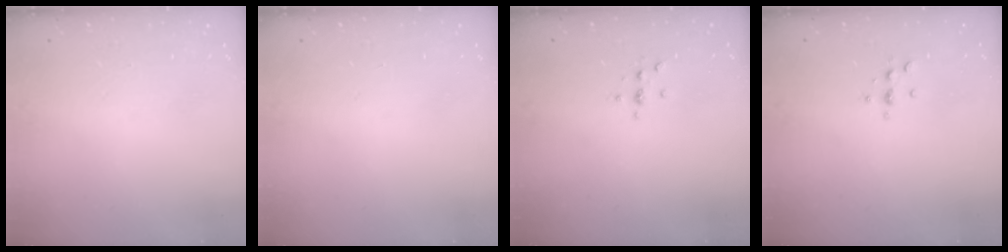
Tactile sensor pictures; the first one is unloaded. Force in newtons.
{"total": 0.0}
{"total": 2.4, "press": 2.4, "slide": 0.3}
{"total": 3.9, "press": 3.9, "slide": 0.6}